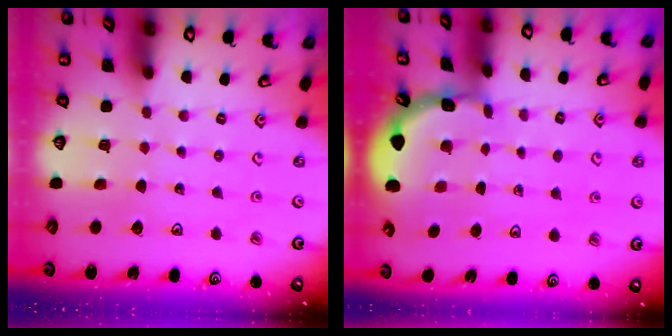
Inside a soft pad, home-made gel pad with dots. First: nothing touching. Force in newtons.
{"total": 1.7, "press": 1.6, "slide": 0.1}